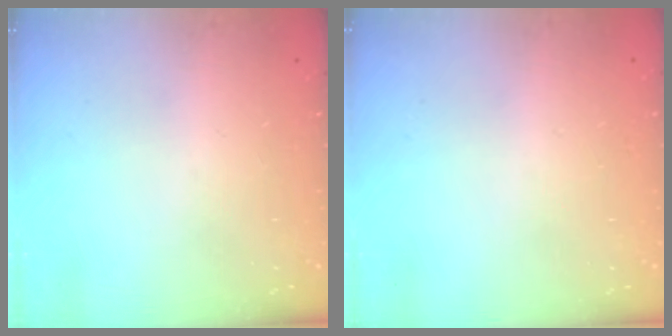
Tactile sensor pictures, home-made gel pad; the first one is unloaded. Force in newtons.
{"total": 2.7, "press": 2.7, "slide": 0.2}